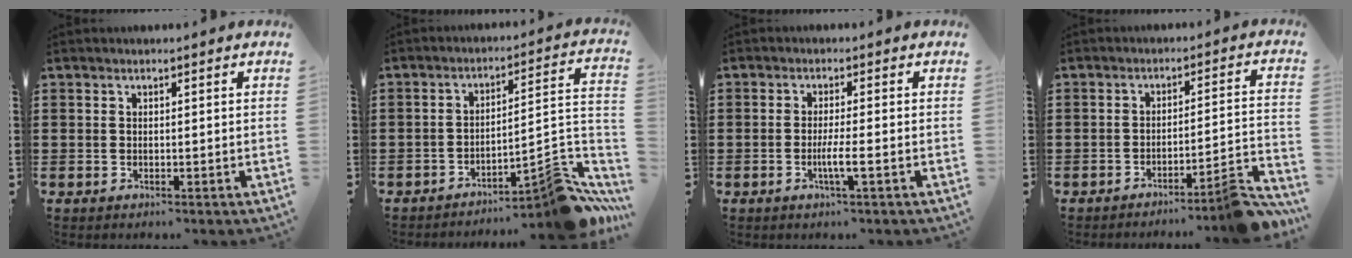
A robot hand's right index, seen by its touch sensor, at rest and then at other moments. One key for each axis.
{"total": 8.8, "fx": -7.0, "fy": 1.5, "fz": 5.1, "tx": -0.052, "ty": 0.001, "tz": -0.135}
{"total": 3.5, "fx": -1.3, "fy": 0.0, "fz": 3.3, "tx": -0.064, "ty": -0.008, "tz": -0.026}
{"total": 6.4, "fx": -5.4, "fy": -0.4, "fz": 3.5, "tx": -0.051, "ty": -0.010, "tz": -0.102}